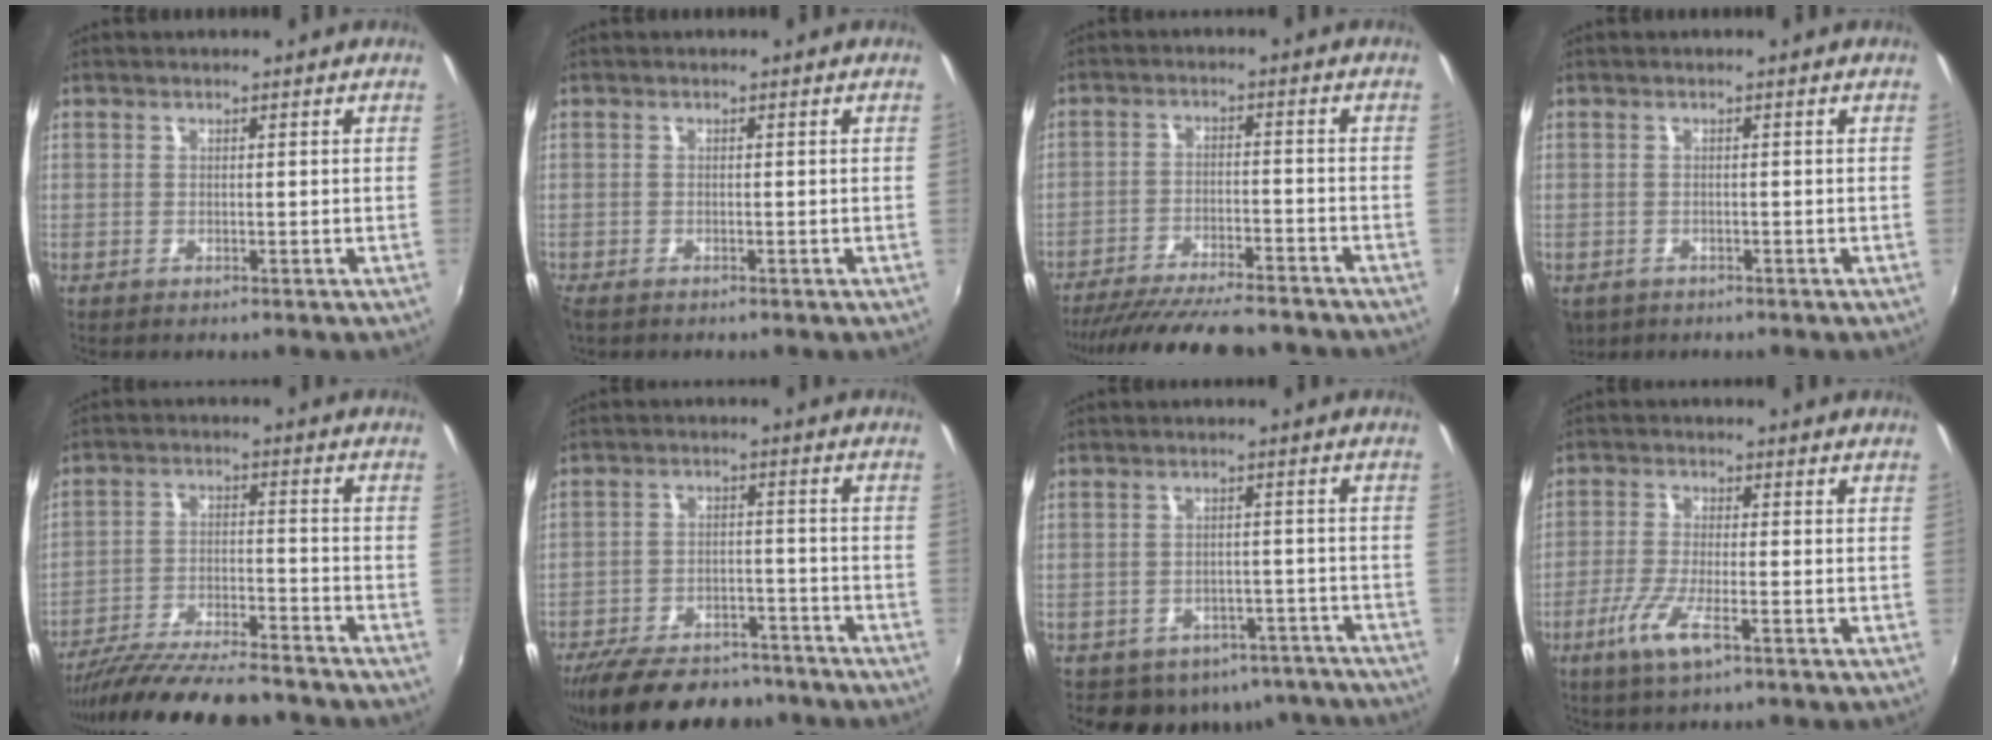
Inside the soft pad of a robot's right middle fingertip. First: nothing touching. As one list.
[{"total": 1.1, "force": [-0.9, 0.5, 0.4], "torque": [-0.013, -0.005, -0.016]}, {"total": 19.0, "force": [-16.6, 3.9, 8.3], "torque": [-0.166, -0.024, -0.243]}, {"total": 4.5, "force": [-2.2, 3.3, 2.0], "torque": [-0.046, -0.014, -0.028]}, {"total": 19.0, "force": [-16.5, 3.4, 8.7], "torque": [-0.174, -0.036, -0.263]}, {"total": 19.3, "force": [-15.6, 7.7, 8.3], "torque": [-0.181, -0.003, -0.225]}, {"total": 13.0, "force": [-9.7, 7.8, 3.6], "torque": [-0.074, 0.016, -0.098]}, {"total": 7.2, "force": [-3.7, 1.3, 6.0], "torque": [-0.134, -0.015, -0.072]}]